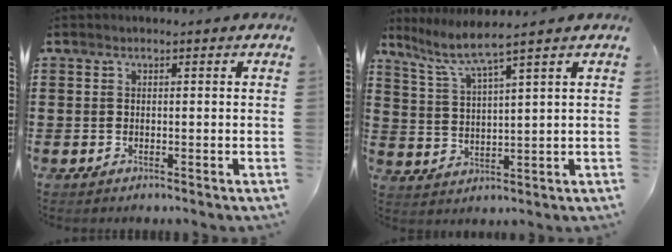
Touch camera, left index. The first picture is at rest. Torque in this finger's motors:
{"motor_torque": [1.18, -0.96, 0.17, 0.08]}